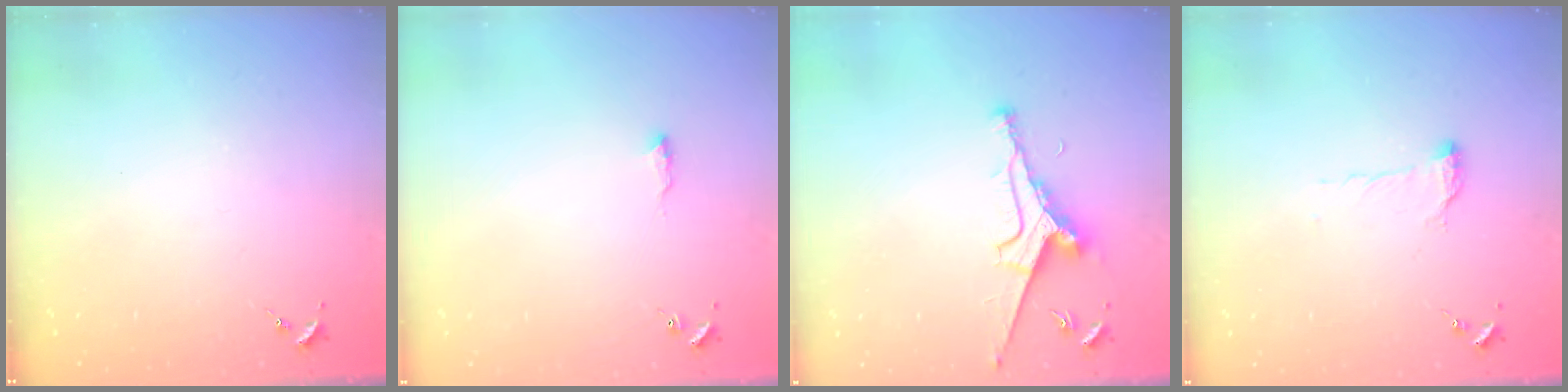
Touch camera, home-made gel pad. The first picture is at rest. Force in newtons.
{"total": 6.8, "press": 6.7, "slide": 0.8}
{"total": 8.4, "press": 8.3, "slide": 1.1}
{"total": 7.1, "press": 7.1, "slide": 0.8}